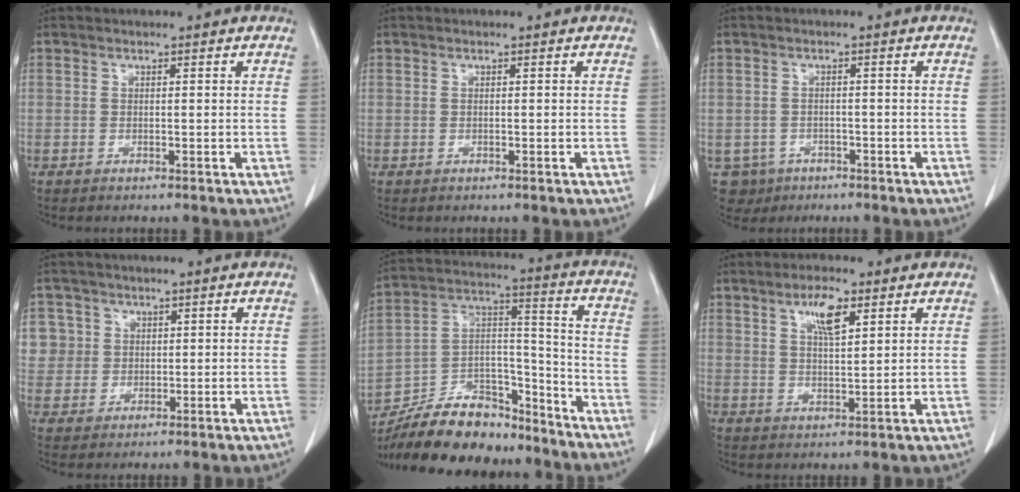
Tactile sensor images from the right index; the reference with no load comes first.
{"total": 0.0}
{"total": 5.8, "force": [-2.9, 5.0, 0.6], "torque": [-0.016, 0.005, -0.040]}
{"total": 9.0, "force": [2.3, 8.6, 1.4], "torque": [-0.051, 0.032, 0.062]}
{"total": 20.1, "force": [-17.1, 7.1, 7.8], "torque": [-0.170, 0.024, -0.295]}
{"total": 6.0, "force": [3.0, 1.8, 4.8], "torque": [-0.090, 0.002, 0.055]}